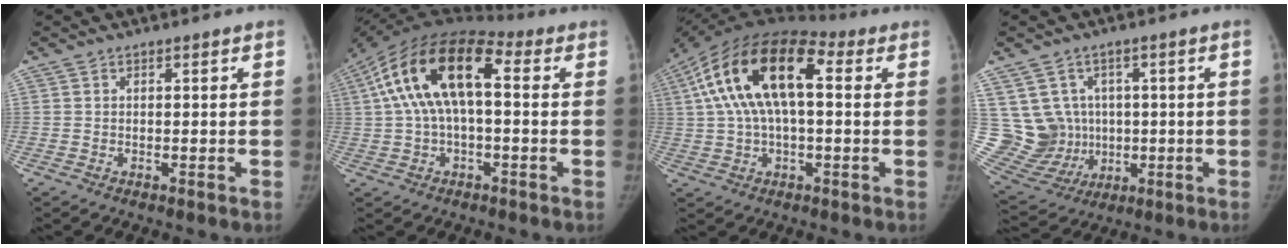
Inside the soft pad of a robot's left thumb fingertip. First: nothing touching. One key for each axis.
{"total": 17.3, "fx": 2.8, "fy": 8.6, "fz": 14.8, "tx": -0.274, "ty": 0.053, "tz": 0.036}
{"total": 19.4, "fx": 4.0, "fy": 9.6, "fz": 16.3, "tx": -0.300, "ty": 0.046, "tz": 0.055}
{"total": 11.7, "fx": 1.4, "fy": 11.0, "fz": 3.8, "tx": -0.039, "ty": 0.008, "tz": 0.057}